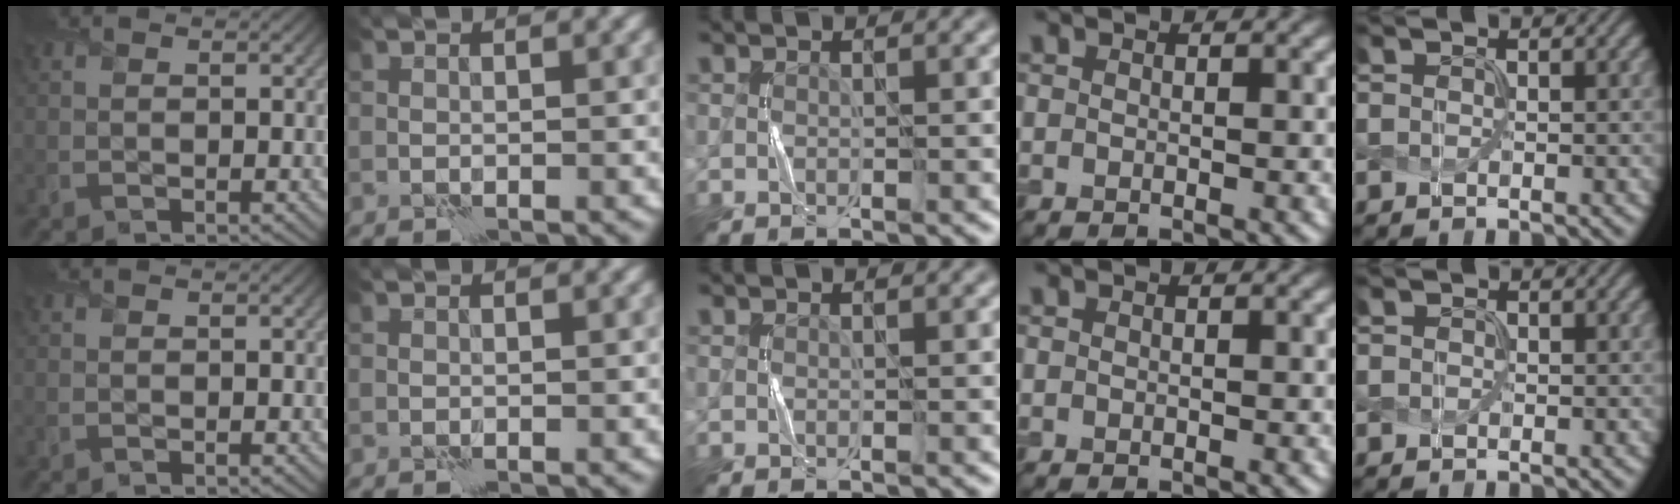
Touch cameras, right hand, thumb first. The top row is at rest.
{}